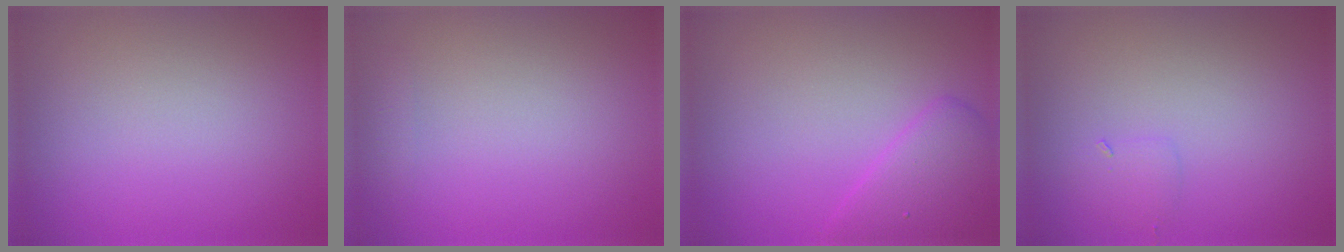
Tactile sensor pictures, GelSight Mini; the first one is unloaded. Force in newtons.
{"total": 0.7, "press": 0.7, "slide": 0.1}
{"total": 3.5, "press": 3.5, "slide": 0.2}
{"total": 1.0, "press": 1.0, "slide": 0.0}